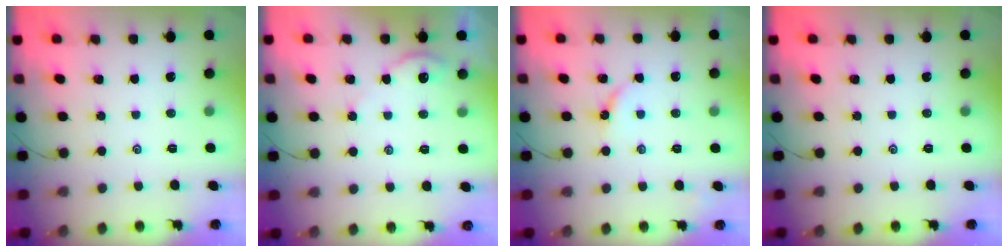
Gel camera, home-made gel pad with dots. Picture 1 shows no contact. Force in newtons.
{"total": 2.7, "press": 2.7, "slide": 0.4}
{"total": 5.6, "press": 5.6, "slide": 0.6}
{"total": 0.0}